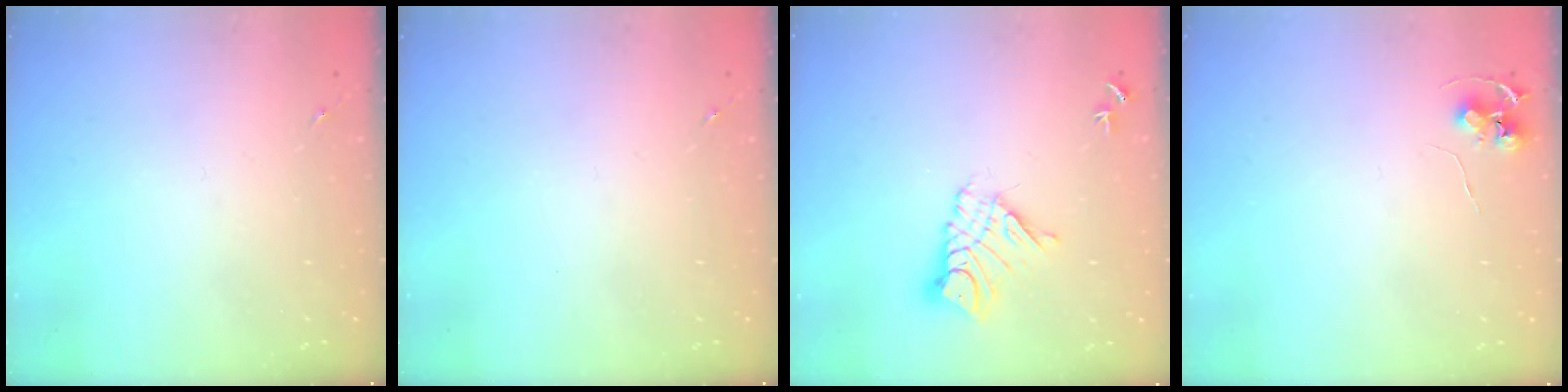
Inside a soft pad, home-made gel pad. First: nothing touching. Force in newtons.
{"total": 0.0}
{"total": 11.1, "press": 11.0, "slide": 1.0}
{"total": 5.6, "press": 5.6, "slide": 0.5}